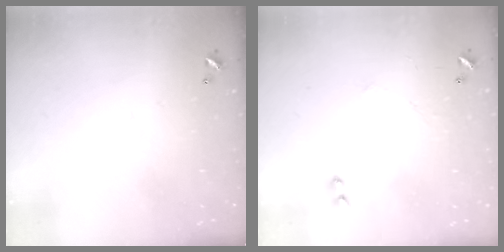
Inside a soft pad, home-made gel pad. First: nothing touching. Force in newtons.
{"total": 1.2, "press": 1.2, "slide": 0.3}